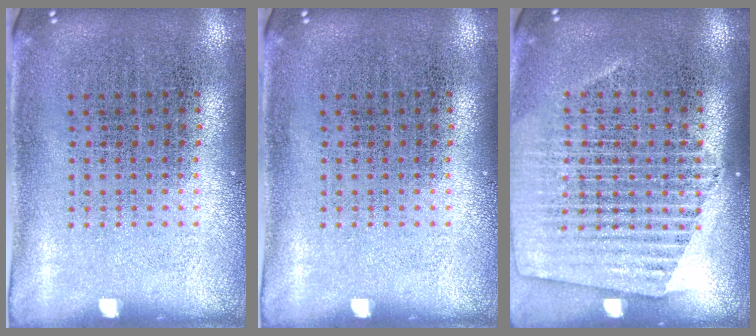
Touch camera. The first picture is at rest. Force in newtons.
{"total": 0.0}
{"total": 1.6, "press": 1.5, "slide": 0.6}